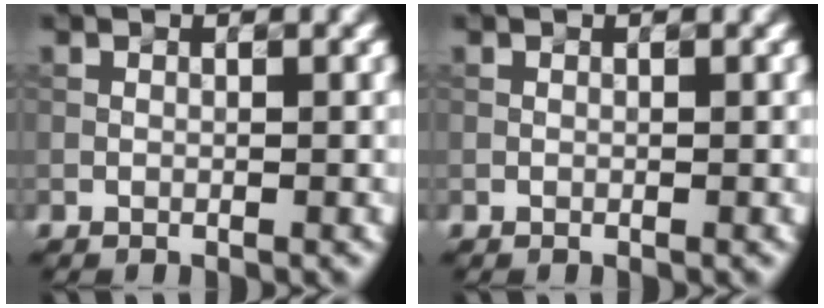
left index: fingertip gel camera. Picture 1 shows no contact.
{"total": 0.0}